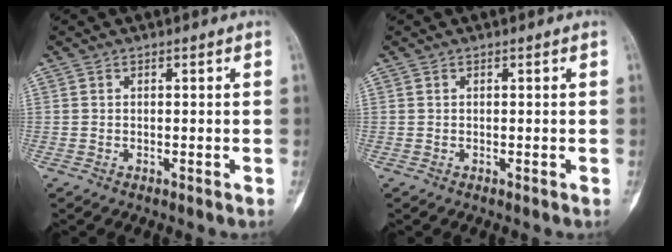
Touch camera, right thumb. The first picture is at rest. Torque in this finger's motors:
{"motor_torque": [0.06, 0.06, 0.05, -0.04, 0.01]}